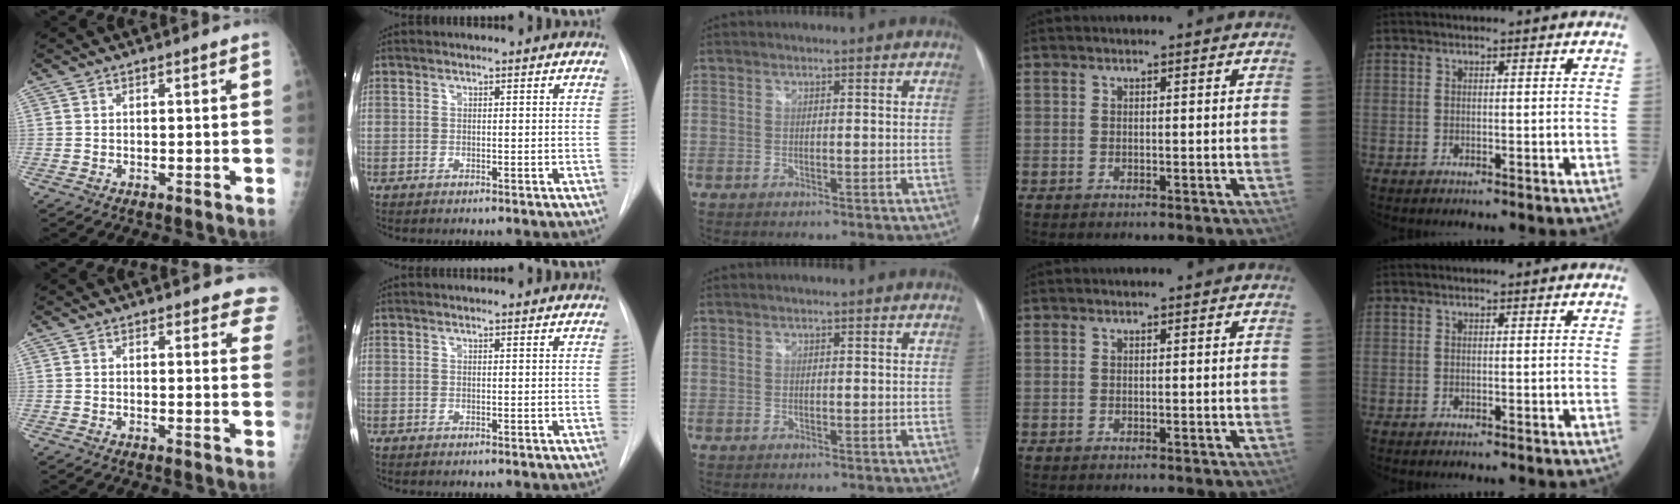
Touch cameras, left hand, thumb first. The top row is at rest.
{"thumb": {"total": 6.8, "force": [6.2, 2.4, 1.6], "torque": [0.031, -0.023, 0.044]}, "index": {"total": 4.6, "force": [4.4, 0.7, 1.2], "torque": [-0.015, 0.021, 0.044]}}